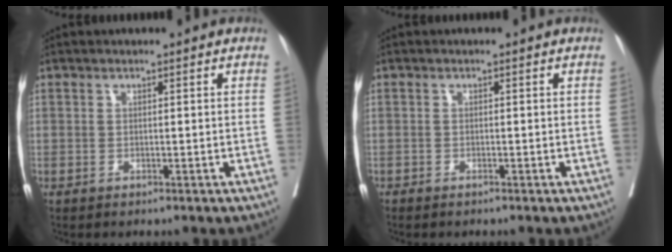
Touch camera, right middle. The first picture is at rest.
{"total": 0.0}